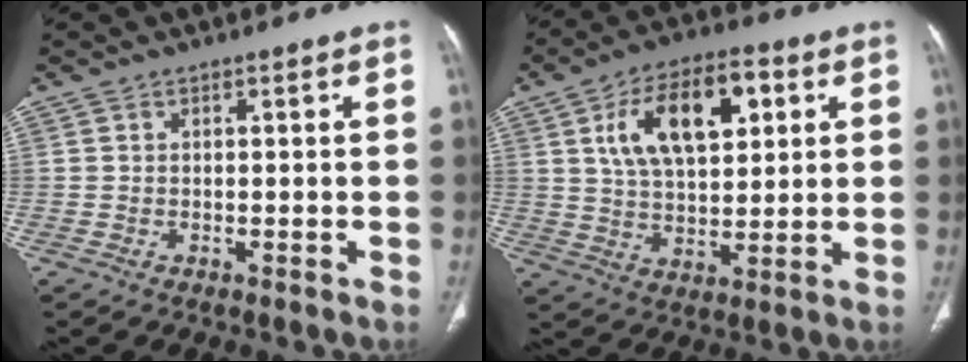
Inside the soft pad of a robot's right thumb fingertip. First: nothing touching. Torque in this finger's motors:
{"motor_torque": [-0.18, 0.57, 0.48, 0.37, 0.12]}